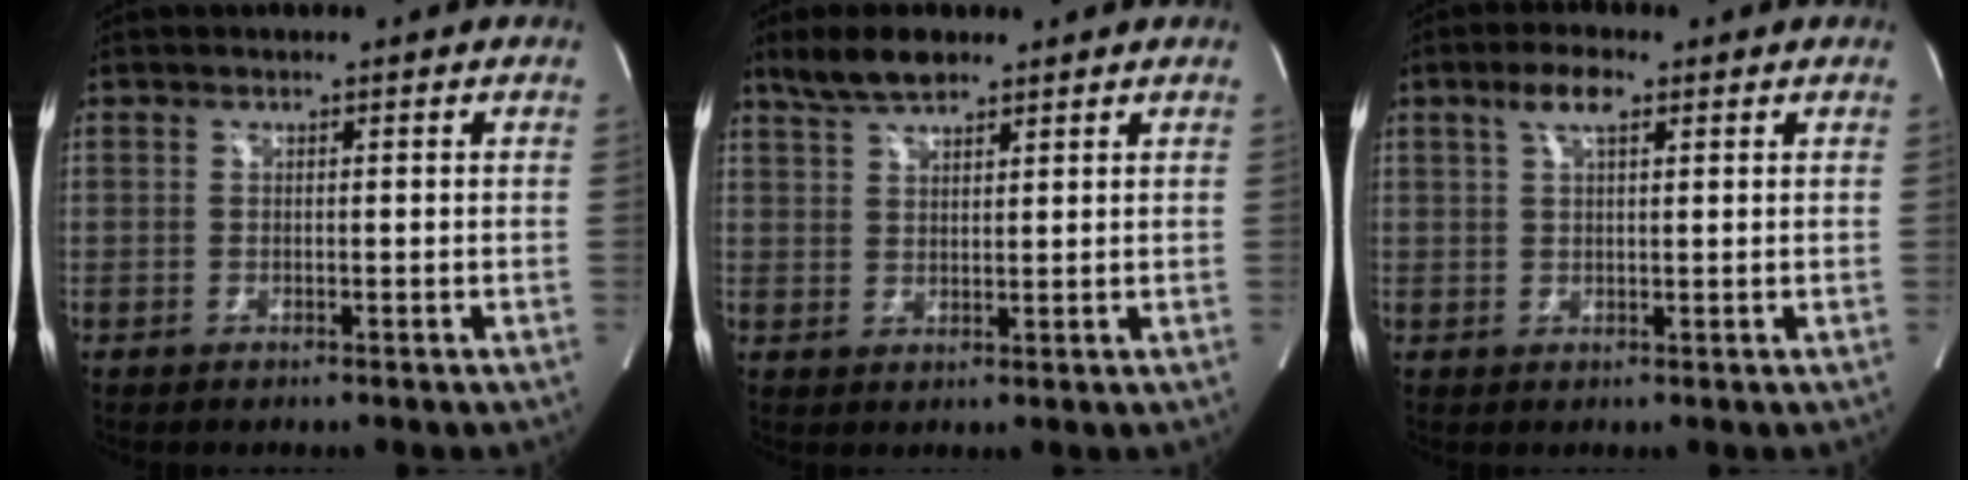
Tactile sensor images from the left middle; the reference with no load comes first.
{"total": 5.5, "force": [4.5, 1.6, 2.9], "torque": [-0.067, 0.012, 0.088]}
{"total": 4.1, "force": [2.2, 1.1, 3.3], "torque": [-0.071, 0.013, 0.043]}